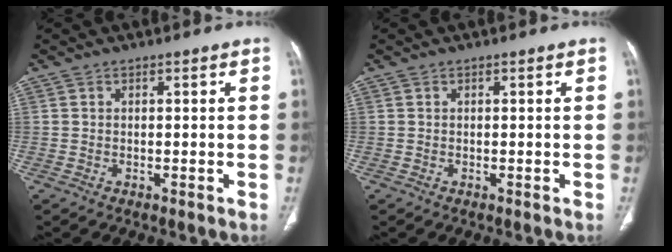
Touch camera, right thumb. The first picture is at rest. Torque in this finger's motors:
{"motor_torque": [-0.02, 0.07, -0.02, 0.02, 0.00]}